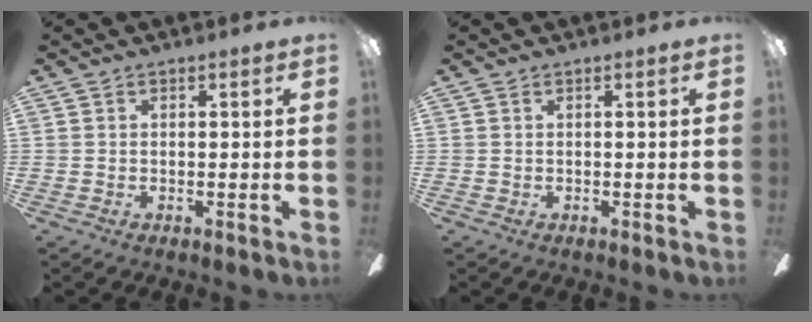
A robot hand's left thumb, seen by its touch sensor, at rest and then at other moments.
{"total": 0.0}